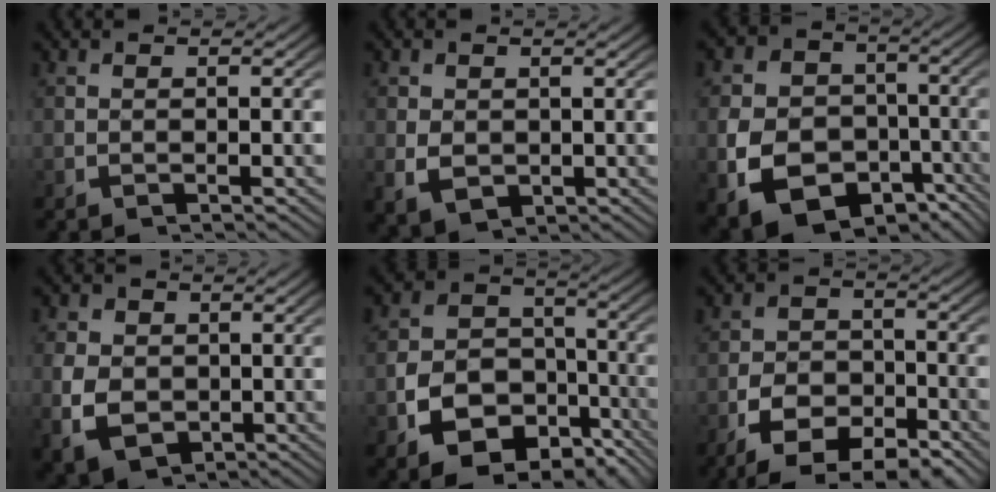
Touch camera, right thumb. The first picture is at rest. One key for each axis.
{"total": 3.8, "fx": -0.3, "fy": 3.1, "fz": 2.3, "tx": -0.059, "ty": -0.029, "tz": 0.015}
{"total": 15.8, "fx": -6.4, "fy": 12.4, "fz": 7.5, "tx": -0.164, "ty": -0.077, "tz": -0.085}
{"total": 7.1, "fx": -1.2, "fy": 5.7, "fz": 4.0, "tx": -0.104, "ty": -0.047, "tz": 0.004}
{"total": 13.1, "fx": -5.2, "fy": 10.1, "fz": 6.4, "tx": -0.125, "ty": -0.053, "tz": -0.072}
{"total": 7.2, "fx": -3.6, "fy": 4.7, "fz": 4.0, "tx": -0.071, "ty": -0.032, "tz": -0.046}